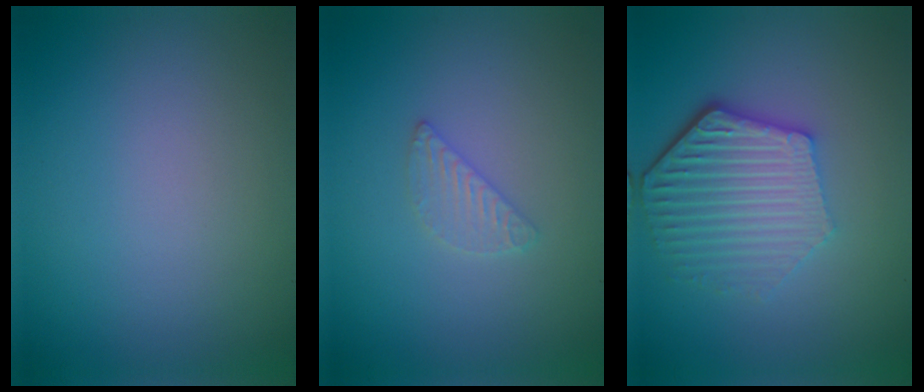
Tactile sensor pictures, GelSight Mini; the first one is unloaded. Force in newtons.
{"total": 1.5, "press": 1.5, "slide": 0.2}
{"total": 5.9, "press": 4.4, "slide": 3.9}